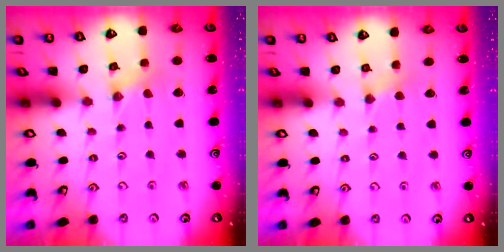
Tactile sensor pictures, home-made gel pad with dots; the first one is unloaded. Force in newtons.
{"total": 2.9, "press": 2.8, "slide": 0.4}